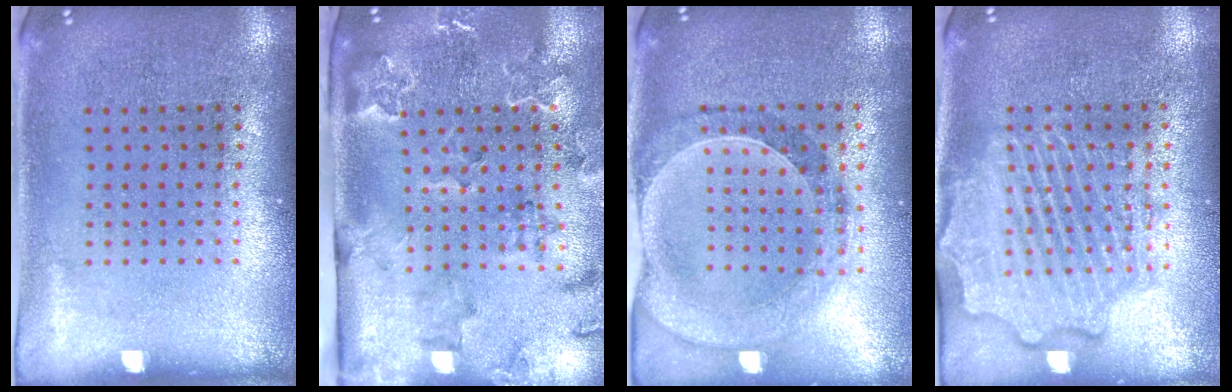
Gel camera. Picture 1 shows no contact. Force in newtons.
{"total": 2.3, "press": 2.3, "slide": 0.2}
{"total": 0.6, "press": 0.6, "slide": 0.2}
{"total": 2.6, "press": 2.6, "slide": 0.3}